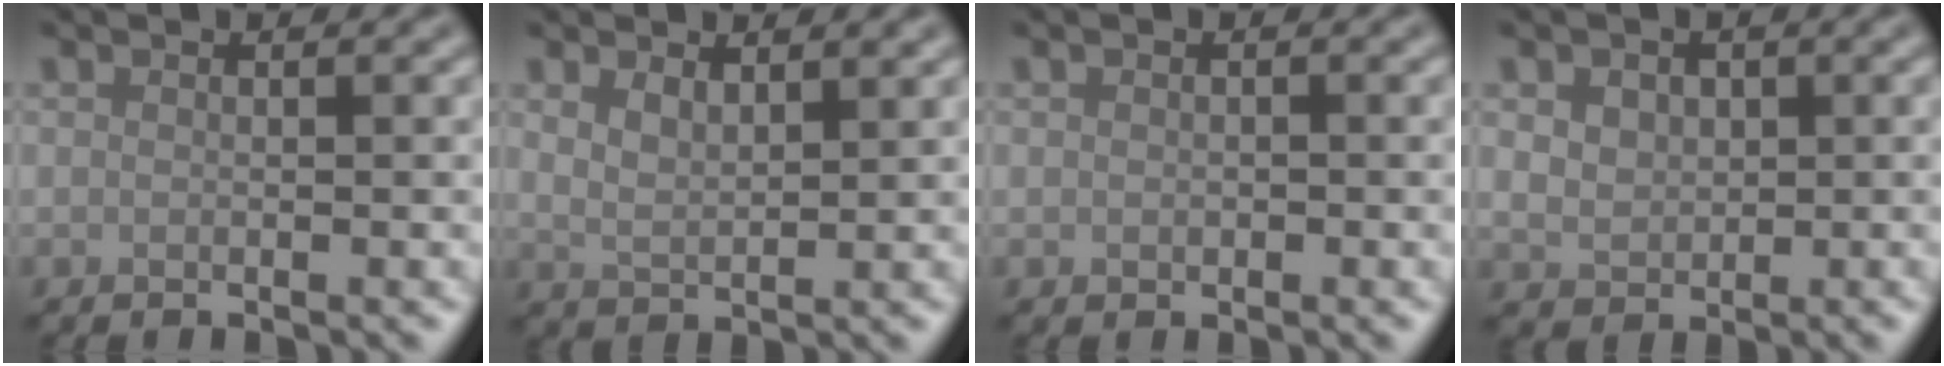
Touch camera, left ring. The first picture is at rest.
{"total": 2.3, "force": [1.6, 0.8, 1.4], "torque": [-0.031, -0.005, 0.033]}
{"total": 0.6, "force": [0.0, 0.5, 0.2], "torque": [0.000, -0.003, -0.001]}
{"total": 2.8, "force": [0.8, 2.2, 1.6], "torque": [-0.029, 0.010, 0.010]}